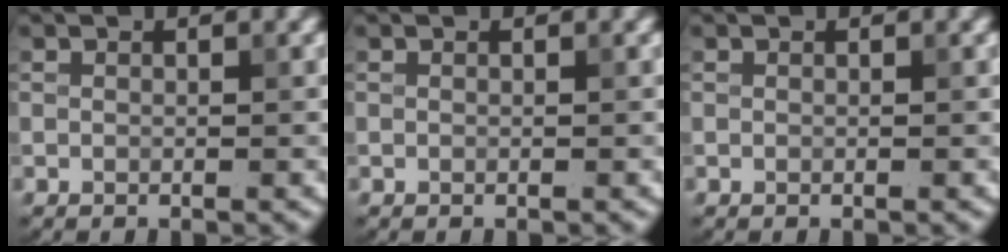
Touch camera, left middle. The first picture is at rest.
{"total": 0.0}
{"total": 0.0}